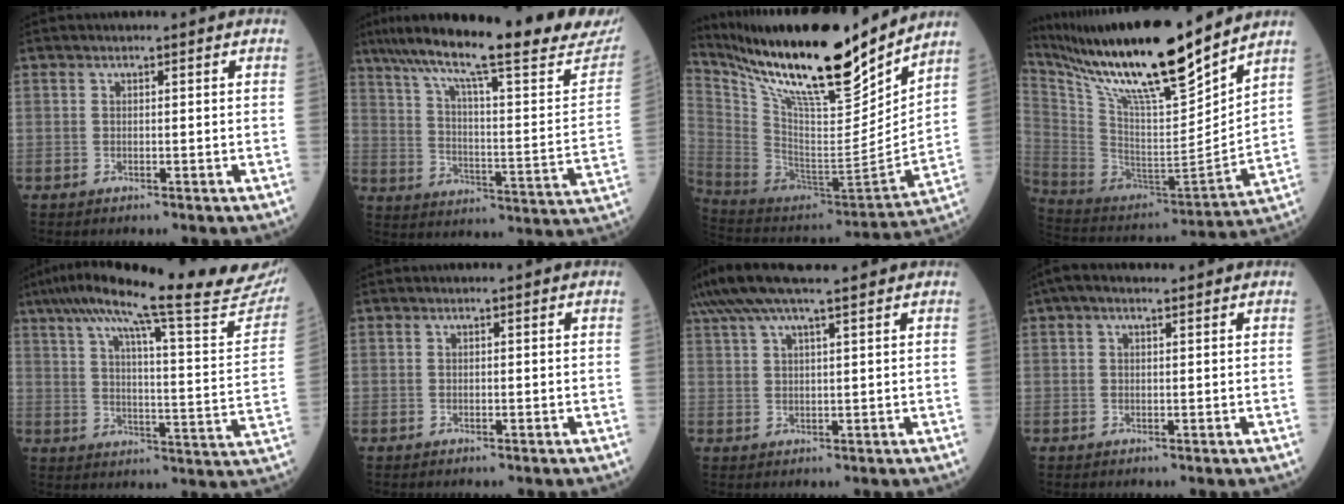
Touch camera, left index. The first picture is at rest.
{"total": 28.8, "force": [24.0, 3.0, 15.7], "torque": [-0.256, -0.036, 0.322]}
{"total": 26.7, "force": [21.6, 4.0, 15.2], "torque": [-0.283, -0.021, 0.365]}
{"total": 23.7, "force": [19.3, 2.0, 13.7], "torque": [-0.255, -0.013, 0.345]}
{"total": 27.9, "force": [23.7, 1.6, 14.5], "torque": [-0.229, -0.041, 0.299]}
{"total": 0.0}
{"total": 11.1, "force": [8.8, 0.1, 6.8], "torque": [-0.129, 0.049, 0.139]}
{"total": 3.6, "force": [2.3, 1.0, 2.6], "torque": [-0.054, 0.033, 0.038]}